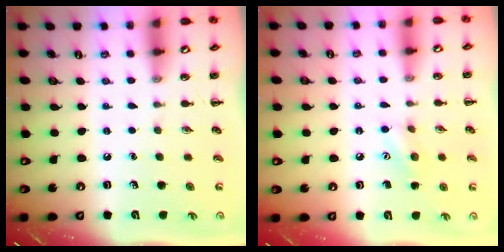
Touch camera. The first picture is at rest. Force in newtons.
{"total": 8.2, "press": 8.1, "slide": 1.6}